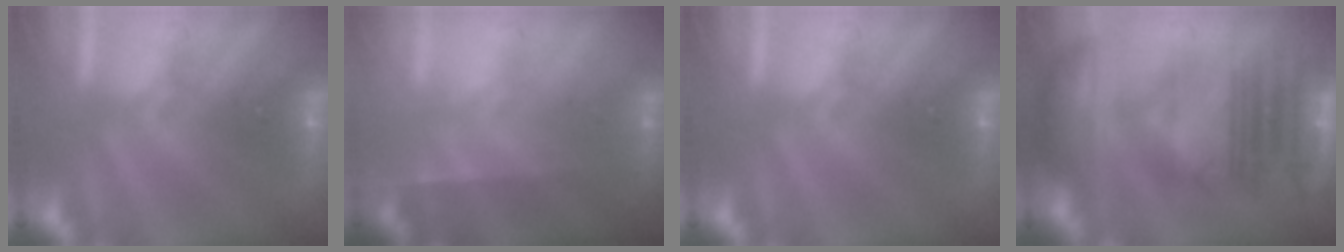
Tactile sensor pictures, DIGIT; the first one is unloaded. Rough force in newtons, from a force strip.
{"total": 1.8}
{"total": 0.0}
{"total": 7.3}